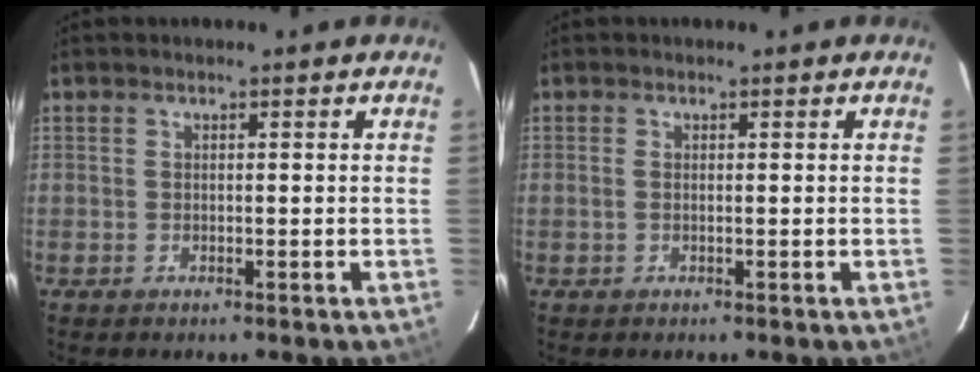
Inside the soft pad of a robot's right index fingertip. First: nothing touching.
{"total": 0.8, "force": [-0.1, 0.2, 0.8], "torque": [-0.018, 0.000, -0.003]}